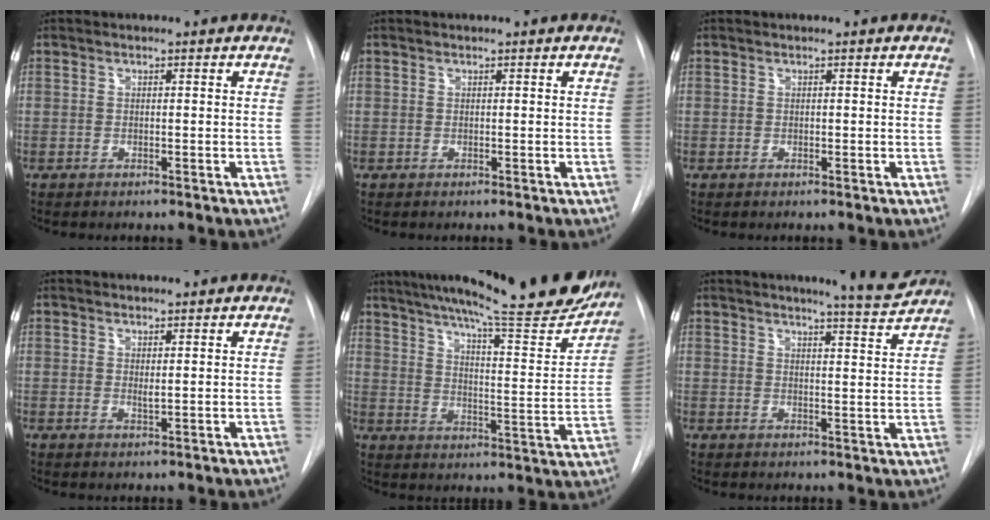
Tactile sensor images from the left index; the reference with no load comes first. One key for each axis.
{"total": 0.0}
{"total": 0.0}
{"total": 1.1, "fx": 0.5, "fy": 0.1, "fz": 1.0, "tx": -0.019, "ty": -0.006, "tz": 0.013}
{"total": 23.2, "fx": 20.5, "fy": 2.1, "fz": 10.7, "tx": -0.167, "ty": -0.053, "tz": 0.267}
{"total": 5.5, "fx": 5.2, "fy": -0.9, "fz": 1.7, "tx": -0.031, "ty": -0.026, "tz": 0.063}